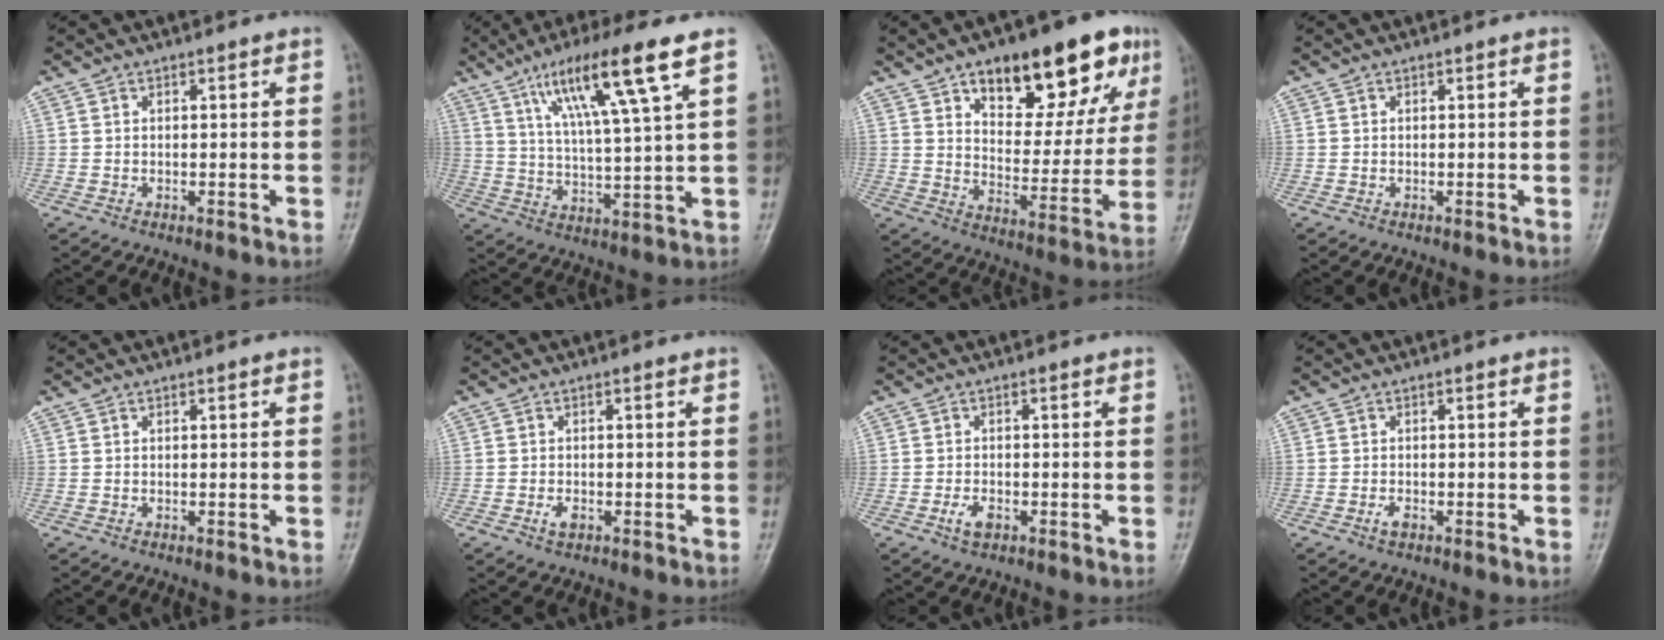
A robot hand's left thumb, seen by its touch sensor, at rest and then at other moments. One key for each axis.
{"total": 14.7, "fx": 7.7, "fy": 1.0, "fz": 12.5, "tx": -0.224, "ty": -0.021, "tz": 0.138}
{"total": 21.3, "fx": 11.8, "fy": 9.2, "fz": 15.0, "tx": -0.158, "ty": -0.037, "tz": 0.178}
{"total": 0.0}
{"total": 0.0}
{"total": 1.7, "fx": -0.7, "fy": 1.0, "fz": 1.2, "tx": -0.022, "ty": -0.001, "tz": -0.012}
{"total": 2.7, "fx": -1.2, "fy": 1.6, "fz": 1.9, "tx": -0.037, "ty": 0.002, "tz": -0.021}
{"total": 1.4, "fx": -0.7, "fy": 0.7, "fz": 1.0, "tx": -0.019, "ty": 0.001, "tz": -0.013}